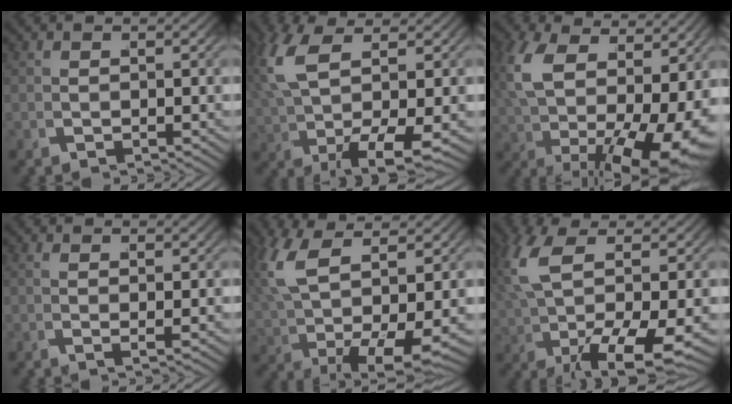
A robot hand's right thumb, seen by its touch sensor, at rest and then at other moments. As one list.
[{"total": 6.2, "force": [0.7, 2.5, 5.6], "torque": [-0.133, -0.013, 0.030]}, {"total": 11.3, "force": [0.2, 6.3, 9.4], "torque": [-0.178, -0.034, 0.029]}, {"total": 1.3, "force": [0.6, -1.0, 0.5], "torque": [-0.010, 0.010, 0.009]}, {"total": 8.4, "force": [1.4, 4.6, 6.9], "torque": [-0.167, -0.019, 0.044]}, {"total": 7.7, "force": [0.3, 3.2, 7.0], "torque": [-0.153, -0.017, 0.026]}]